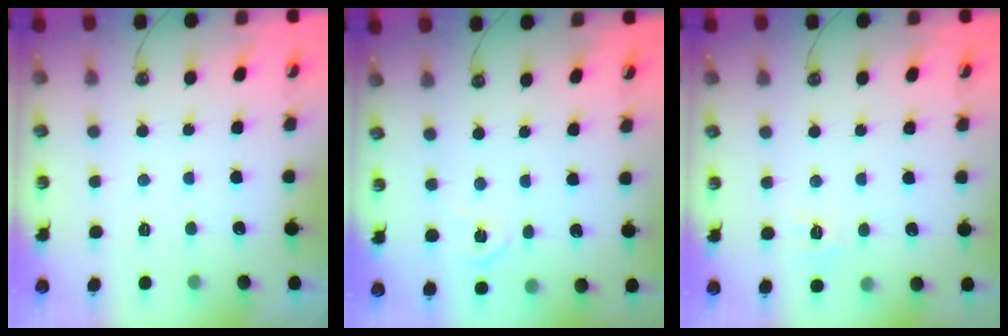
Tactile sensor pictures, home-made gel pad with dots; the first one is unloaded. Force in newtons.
{"total": 8.5, "press": 8.4, "slide": 0.9}
{"total": 5.6, "press": 5.6, "slide": 0.6}